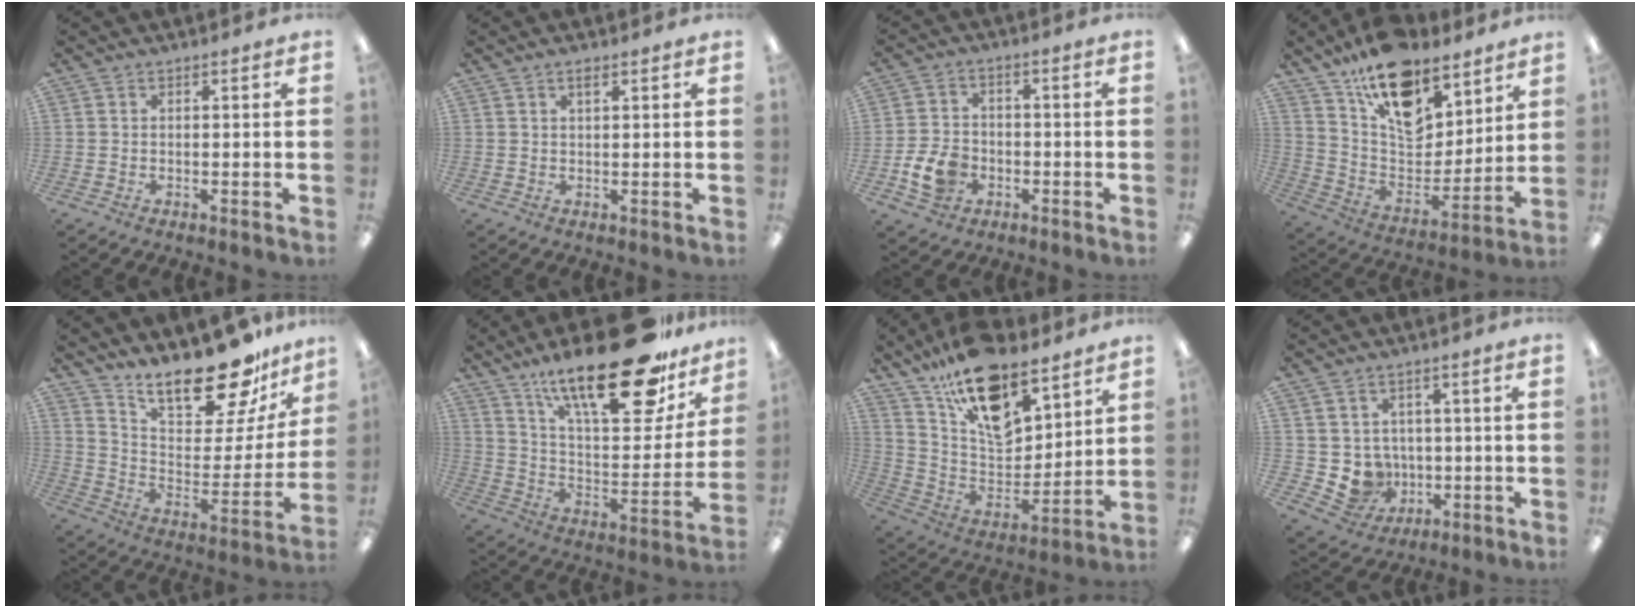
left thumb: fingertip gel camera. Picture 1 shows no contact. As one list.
[{"total": 1.6, "force": [1.1, 0.5, 1.1], "torque": [-0.025, 0.003, 0.020]}, {"total": 7.8, "force": [-2.8, 5.9, 4.2], "torque": [-0.098, 0.014, -0.051]}, {"total": 18.4, "force": [12.4, 10.0, 9.1], "torque": [-0.154, -0.085, 0.225]}, {"total": 22.0, "force": [18.6, 6.4, 9.9], "torque": [-0.159, -0.139, 0.316]}, {"total": 27.6, "force": [19.2, 8.9, 17.7], "torque": [-0.262, -0.122, 0.316]}, {"total": 18.8, "force": [12.9, 8.9, 10.4], "torque": [-0.181, -0.085, 0.233]}, {"total": 6.9, "force": [0.6, 6.8, 0.9], "torque": [-0.037, -0.011, 0.024]}]